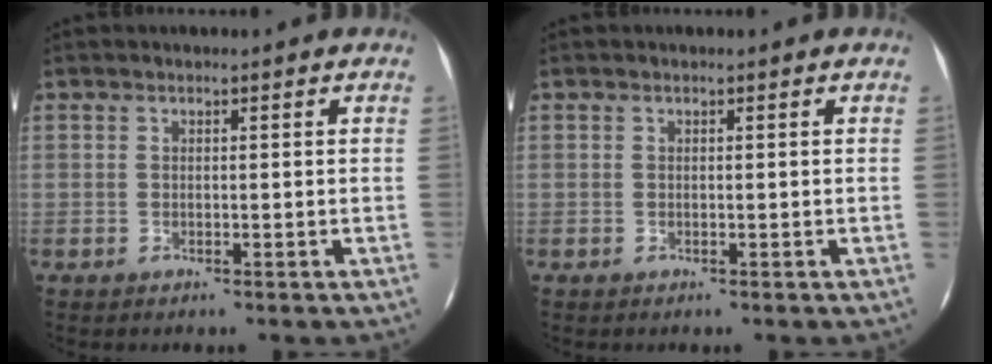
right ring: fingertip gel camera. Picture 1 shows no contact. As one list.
[{"total": 0.0}]